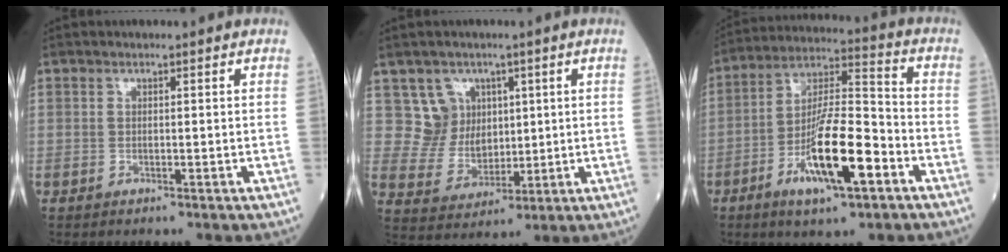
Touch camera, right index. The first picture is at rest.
{"total": 6.5, "force": [2.8, 5.8, 0.5], "torque": [-0.011, 0.015, 0.060]}
{"total": 14.5, "force": [-6.0, 2.7, 12.9], "torque": [-0.238, -0.004, -0.104]}